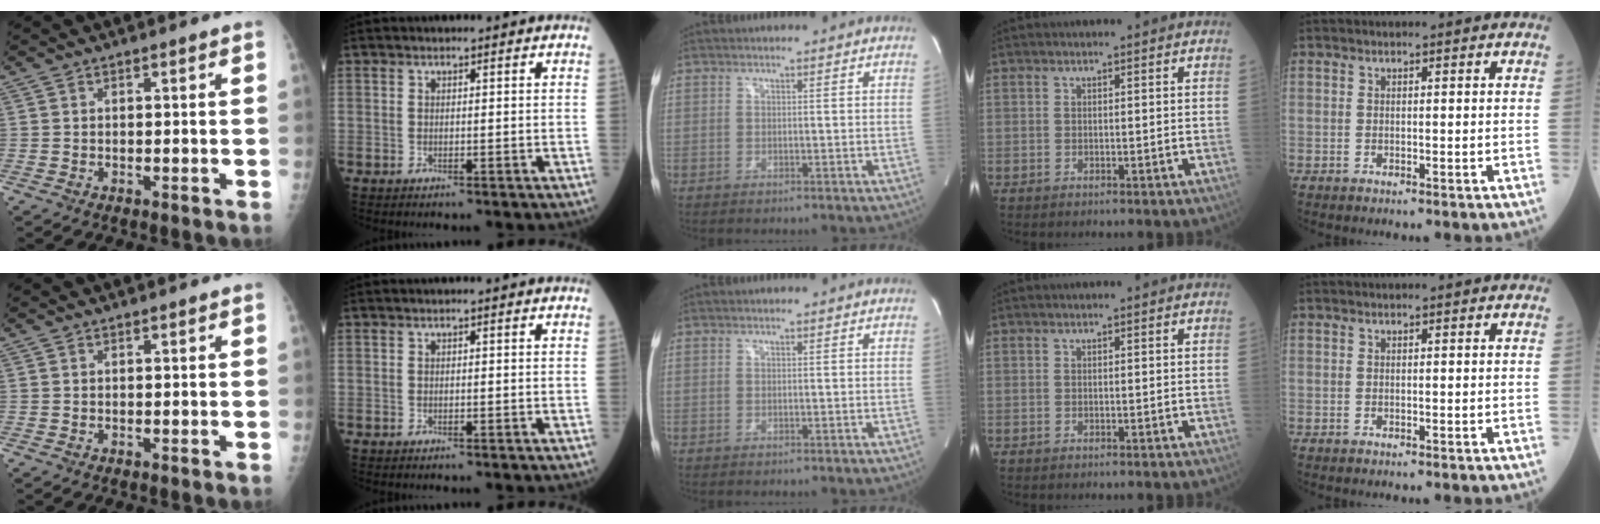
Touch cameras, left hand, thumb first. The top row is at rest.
{}